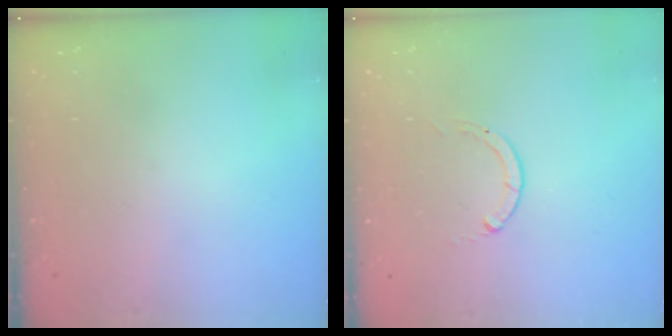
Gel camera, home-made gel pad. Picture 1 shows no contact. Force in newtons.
{"total": 0.0}